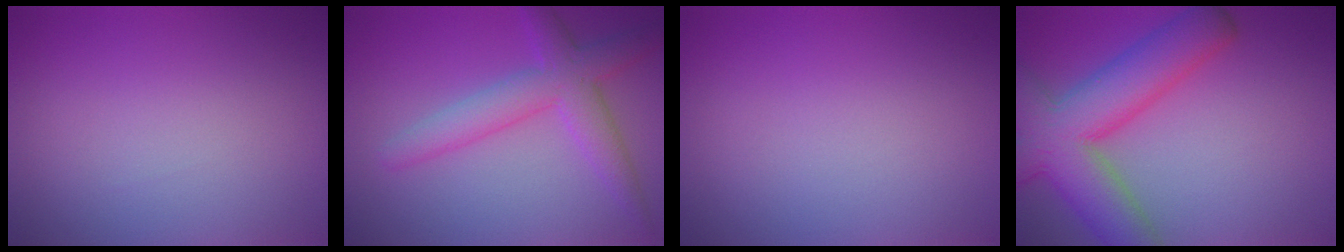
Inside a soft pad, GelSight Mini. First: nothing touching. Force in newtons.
{"total": 4.6, "press": 4.6, "slide": 0.2}
{"total": 0.0}
{"total": 9.6, "press": 9.6, "slide": 0.7}